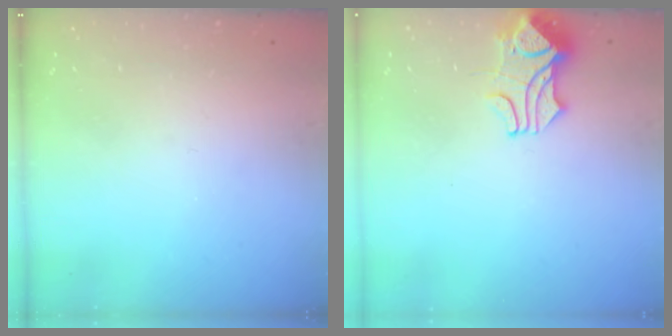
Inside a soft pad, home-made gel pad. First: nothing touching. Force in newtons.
{"total": 1.7, "press": 1.3, "slide": 1.1}